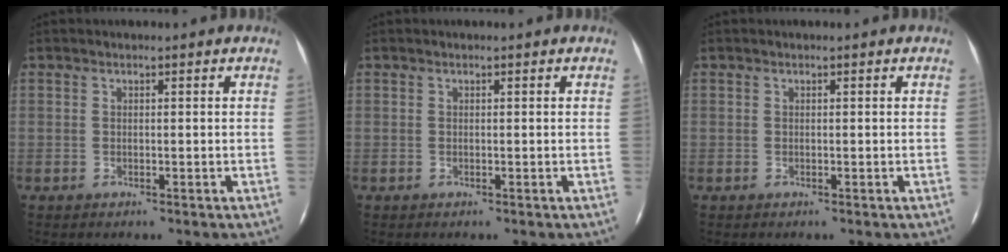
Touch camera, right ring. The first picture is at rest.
{"total": 0.0}
{"total": 0.0}